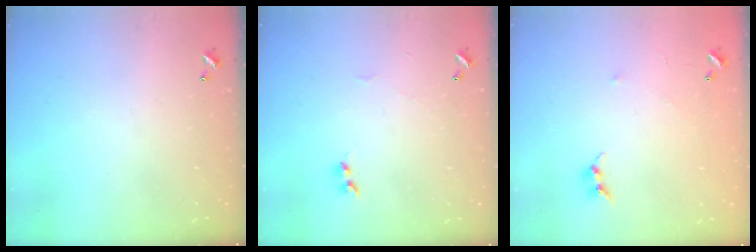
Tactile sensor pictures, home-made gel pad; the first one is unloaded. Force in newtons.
{"total": 2.1, "press": 2.1, "slide": 0.5}
{"total": 5.3, "press": 5.3, "slide": 0.8}